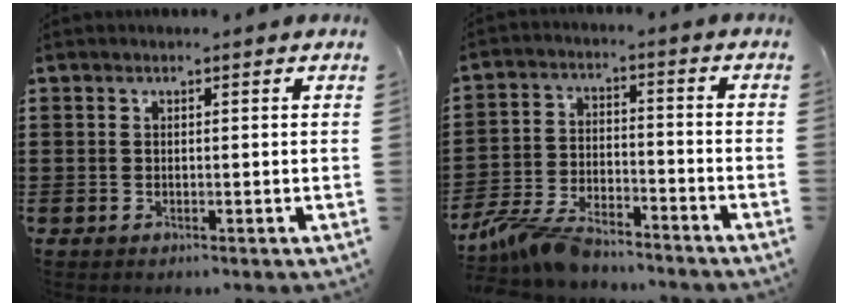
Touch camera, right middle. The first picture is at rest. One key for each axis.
{"total": 8.0, "fx": -7.2, "fy": 1.8, "fz": 3.0, "tx": -0.073, "ty": 0.007, "tz": -0.142}